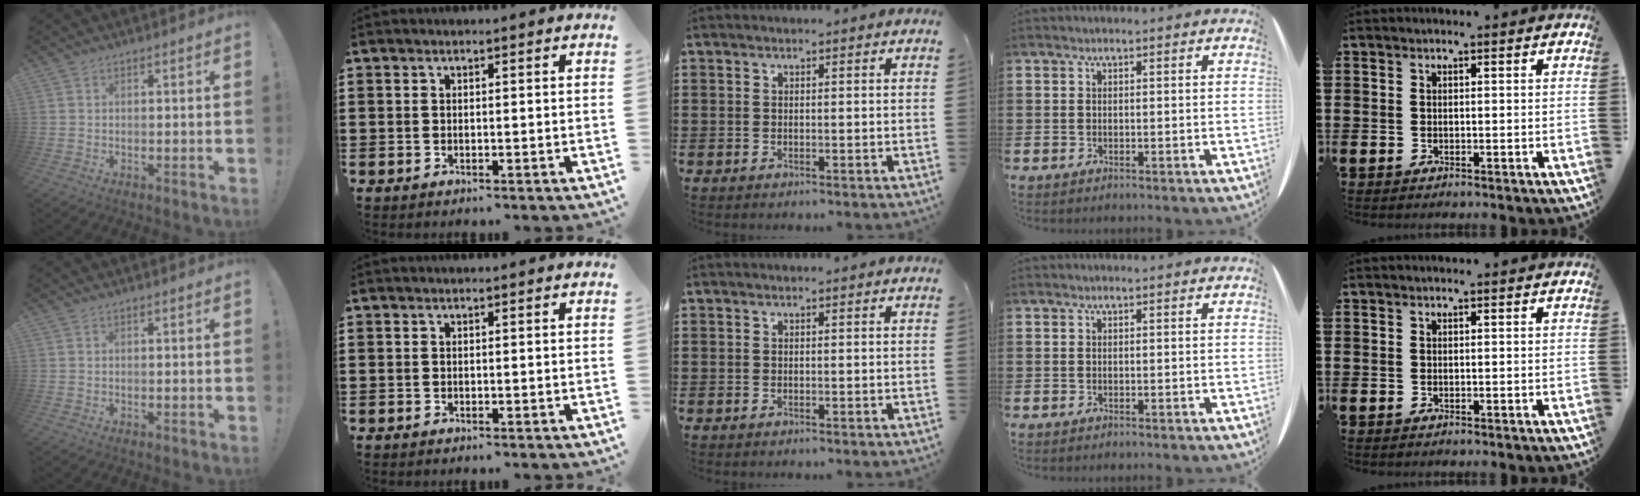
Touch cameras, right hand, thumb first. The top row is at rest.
{}